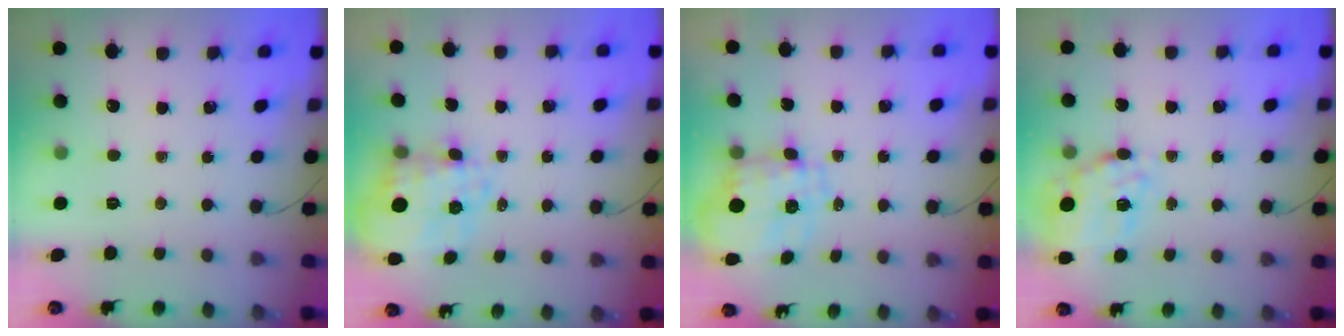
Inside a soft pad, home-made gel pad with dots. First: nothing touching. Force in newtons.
{"total": 5.0, "press": 4.6, "slide": 2.1}
{"total": 3.9, "press": 3.6, "slide": 1.6}
{"total": 16.7, "press": 16.3, "slide": 3.6}